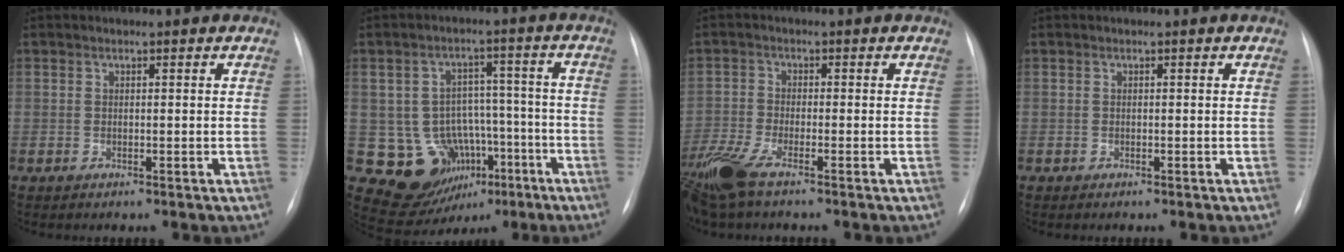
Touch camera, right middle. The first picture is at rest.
{"total": 11.4, "force": [-4.6, 9.3, 4.6], "torque": [-0.060, 0.037, -0.050]}
{"total": 7.4, "force": [-5.2, 1.2, 5.1], "torque": [-0.120, -0.015, -0.106]}
{"total": 0.0}